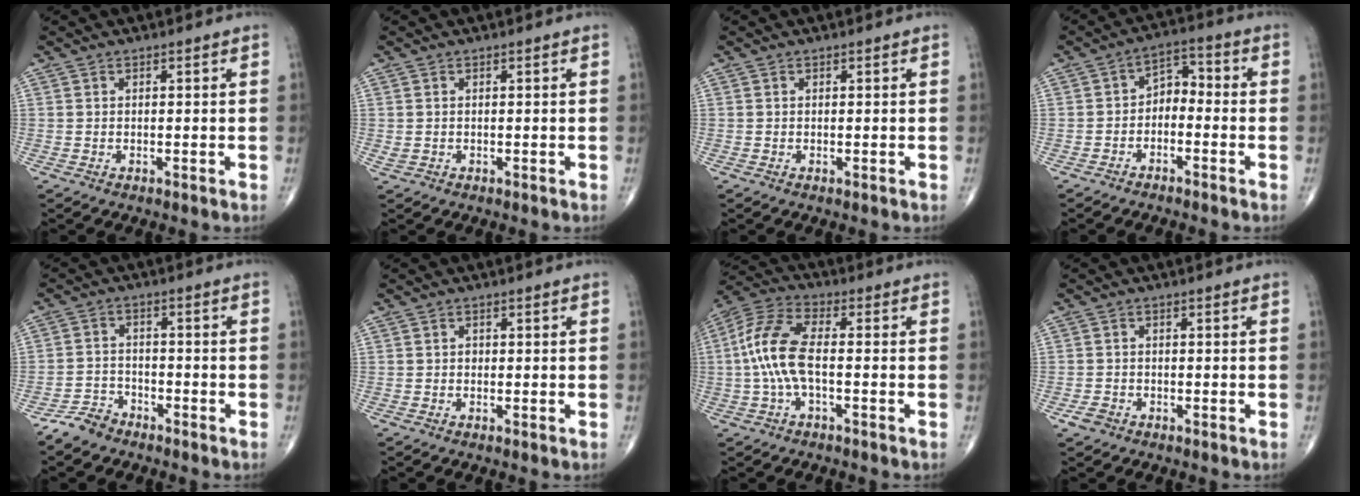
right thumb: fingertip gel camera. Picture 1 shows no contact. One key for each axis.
{"total": 0.9, "fx": 0.1, "fy": 0.7, "fz": 0.5, "tx": -0.014, "ty": 0.005, "tz": 0.008}
{"total": 0.0}
{"total": 5.2, "fx": -1.8, "fy": 3.5, "fz": 3.4, "tx": -0.036, "ty": 0.039, "tz": -0.043}
{"total": 4.4, "fx": -3.7, "fy": 2.3, "fz": 0.7, "tx": -0.006, "ty": 0.016, "tz": -0.075}
{"total": 0.6, "fx": 0.0, "fy": 0.5, "fz": 0.2, "tx": 0.000, "ty": 0.002, "tz": -0.002}
{"total": 10.8, "fx": -1.0, "fy": 4.4, "fz": 9.8, "tx": -0.227, "ty": 0.033, "tz": -0.024}
{"total": 2.0, "fx": -1.2, "fy": 1.4, "fz": 0.7, "tx": -0.012, "ty": 0.008, "tz": -0.020}